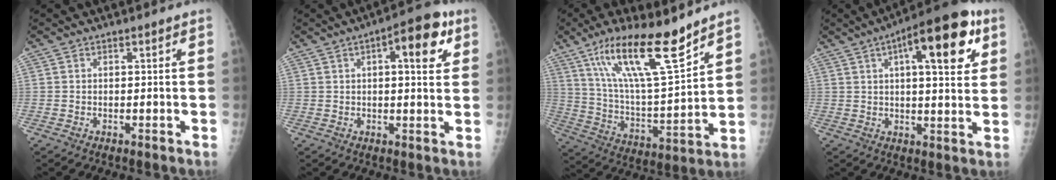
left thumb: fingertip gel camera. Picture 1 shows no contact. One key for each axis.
{"total": 10.0, "fx": 3.6, "fy": 3.7, "fz": 8.6, "tx": -0.095, "ty": 0.004, "tz": 0.042}
{"total": 19.3, "fx": 12.8, "fy": 3.8, "fz": 14.0, "tx": -0.228, "ty": -0.064, "tz": 0.236}
{"total": 17.3, "fx": 6.9, "fy": 5.9, "fz": 14.7, "tx": -0.179, "ty": -0.001, "tz": 0.089}